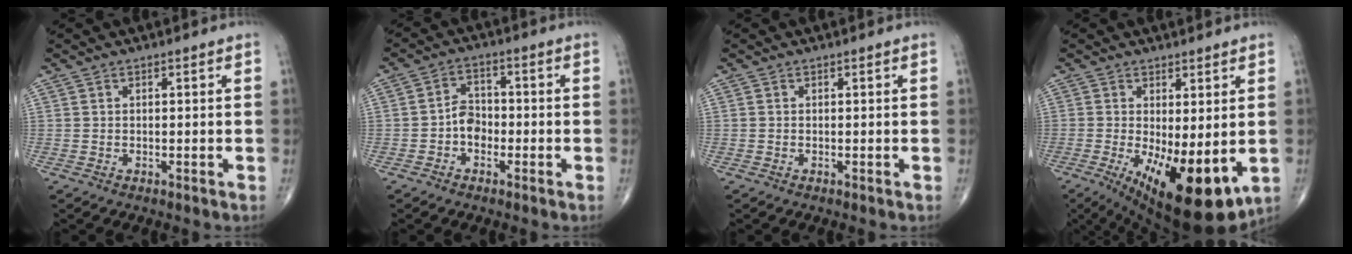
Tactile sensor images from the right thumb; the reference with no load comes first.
{"total": 4.7, "force": [-1.5, 3.5, 2.7], "torque": [-0.028, 0.022, -0.036]}
{"total": 0.0}
{"total": 15.5, "force": [-3.6, 5.8, 13.9], "torque": [-0.203, -0.031, -0.033]}